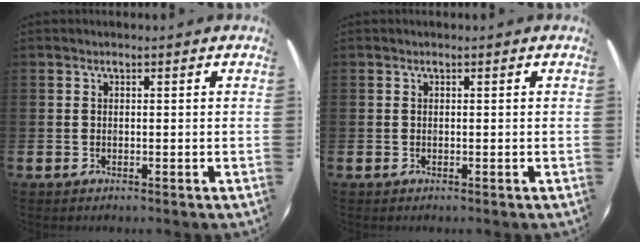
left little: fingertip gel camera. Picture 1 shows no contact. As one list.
[{"total": 0.0}]